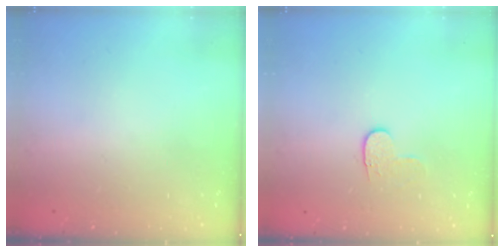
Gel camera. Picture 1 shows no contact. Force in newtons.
{"total": 3.8, "press": 3.8, "slide": 0.5}